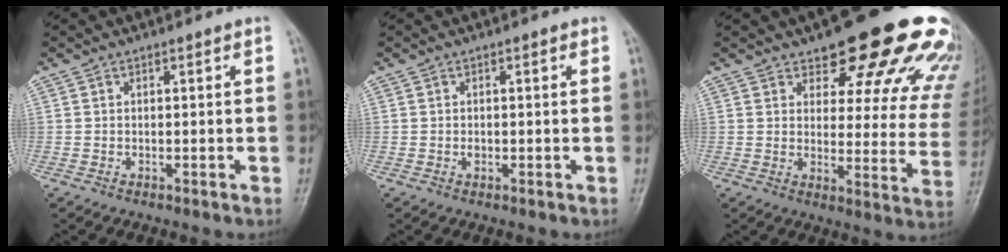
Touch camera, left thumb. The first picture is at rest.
{"total": 1.0, "force": [-0.1, 0.8, 0.6], "torque": [-0.003, 0.001, -0.003]}
{"total": 22.9, "force": [16.5, 8.6, 13.3], "torque": [-0.121, -0.079, 0.194]}